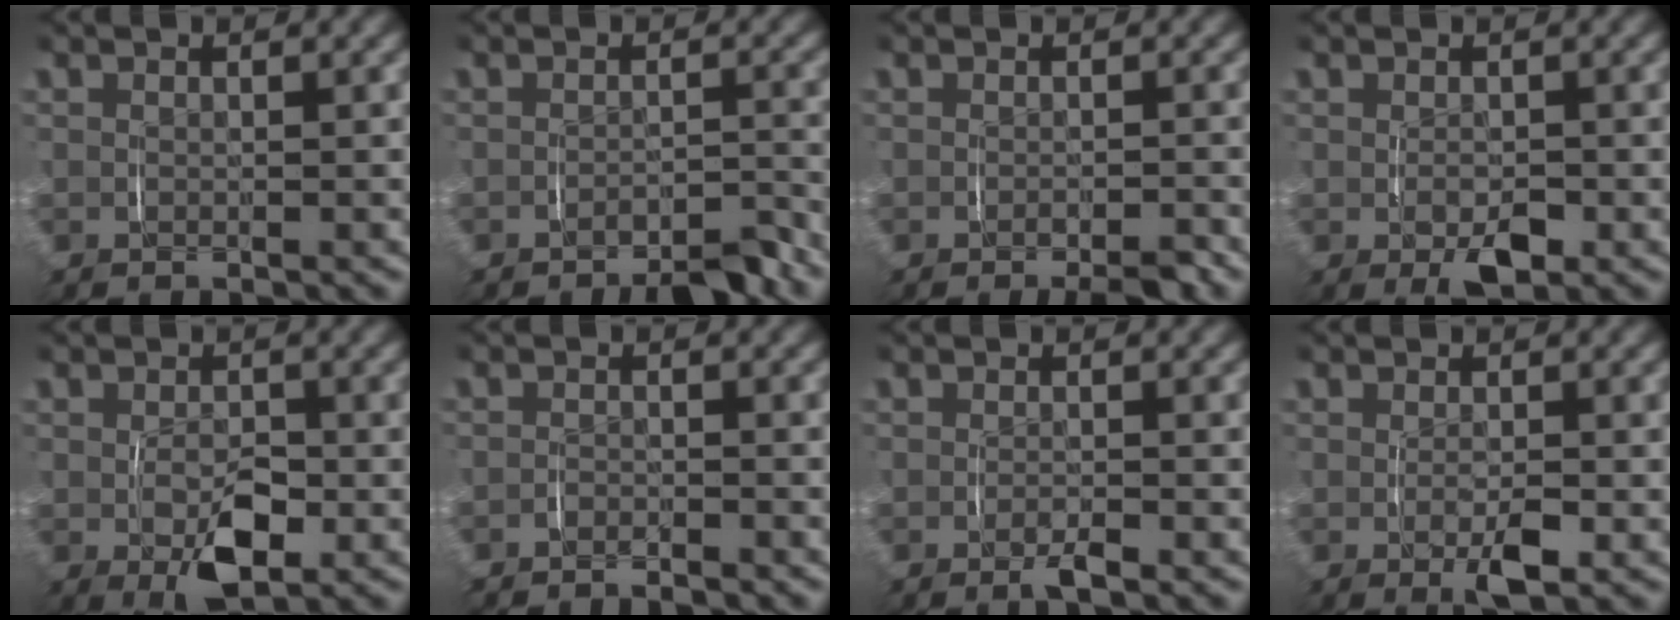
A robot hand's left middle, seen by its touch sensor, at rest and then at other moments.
{"total": 2.9, "force": [-2.8, 0.4, 0.9], "torque": [-0.009, 0.002, -0.053]}
{"total": 1.6, "force": [-1.3, 0.3, 0.9], "torque": [-0.012, 0.000, -0.023]}
{"total": 2.5, "force": [-1.0, 1.2, 2.0], "torque": [-0.036, -0.013, -0.013]}
{"total": 4.2, "force": [-1.1, 2.2, 3.4], "torque": [-0.059, -0.020, -0.012]}
{"total": 1.5, "force": [-1.5, 0.1, 0.0], "torque": [0.000, -0.001, -0.028]}
{"total": 1.3, "force": [-0.9, 0.1, 0.9], "torque": [-0.020, -0.002, -0.015]}
{"total": 2.2, "force": [-0.7, 0.7, 2.0], "torque": [-0.035, -0.010, -0.009]}